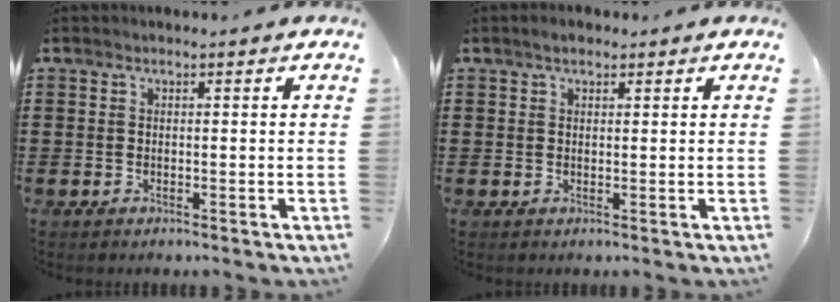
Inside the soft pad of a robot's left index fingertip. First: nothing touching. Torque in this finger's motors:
{"motor_torque": [0.77, -0.75, 0.01, 0.04]}